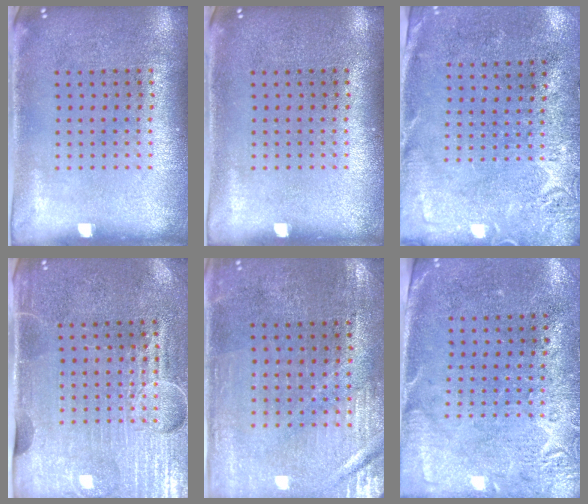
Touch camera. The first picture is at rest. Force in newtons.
{"total": 0.0}
{"total": 2.6, "press": 2.2, "slide": 1.4}
{"total": 4.5, "press": 4.0, "slide": 1.9}
{"total": 0.6, "press": 0.5, "slide": 0.3}
{"total": 2.8, "press": 2.3, "slide": 1.5}